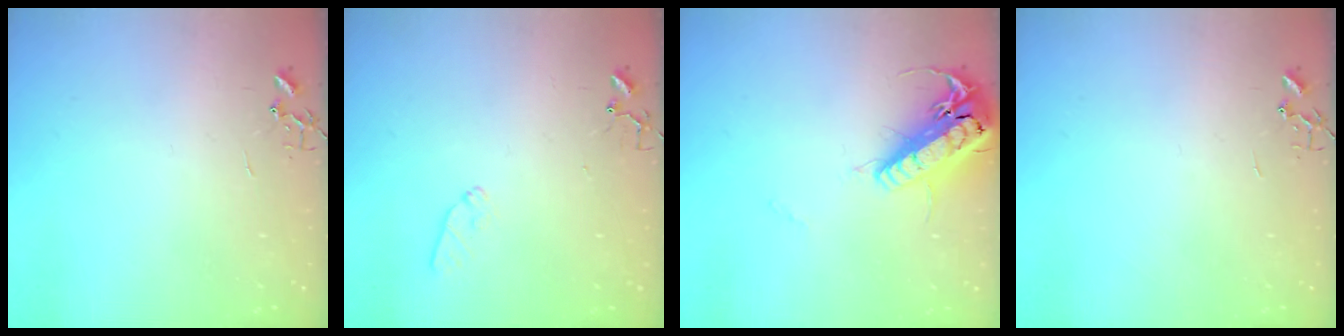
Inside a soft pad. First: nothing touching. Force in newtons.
{"total": 7.6, "press": 7.6, "slide": 0.6}
{"total": 19.2, "press": 18.9, "slide": 3.3}
{"total": 0.0}